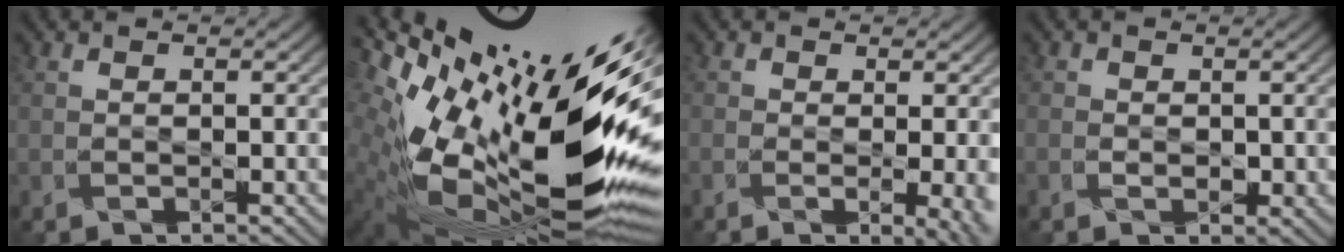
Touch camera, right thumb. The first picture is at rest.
{"total": 20.3, "force": [2.3, 8.1, 18.5], "torque": [-0.334, -0.035, 0.046]}
{"total": 5.7, "force": [-1.2, 2.3, 5.1], "torque": [-0.055, -0.006, -0.008]}
{"total": 1.7, "force": [-0.6, 1.4, 0.8], "torque": [-0.014, -0.007, -0.006]}